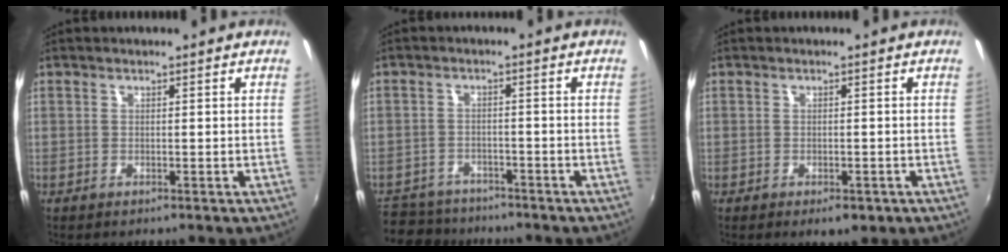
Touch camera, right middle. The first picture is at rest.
{"total": 7.8, "force": [-6.7, 3.8, 1.3], "torque": [-0.050, 0.003, -0.112]}
{"total": 3.3, "force": [-1.8, 1.7, 2.1], "torque": [-0.038, -0.014, -0.024]}